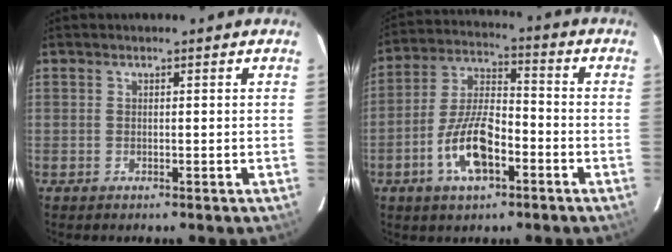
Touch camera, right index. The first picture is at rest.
{"total": 11.8, "force": [-5.2, 4.9, 9.4], "torque": [-0.194, 0.006, -0.094]}